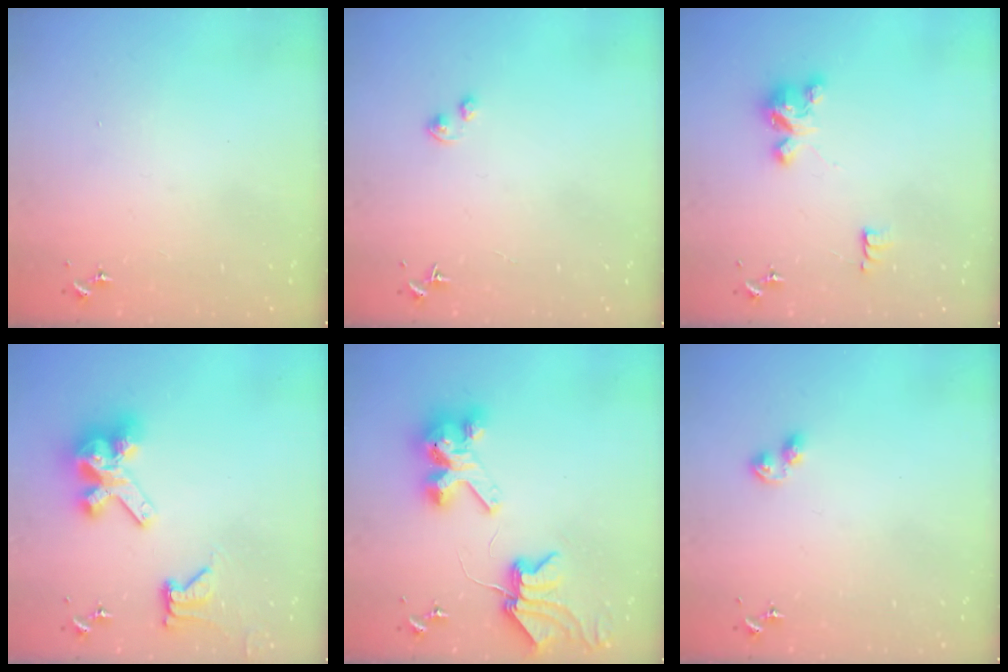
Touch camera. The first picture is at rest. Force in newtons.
{"total": 1.5, "press": 1.5, "slide": 0.4}
{"total": 6.6, "press": 6.6, "slide": 0.3}
{"total": 13.4, "press": 13.3, "slide": 1.7}
{"total": 11.2, "press": 11.1, "slide": 1.4}
{"total": 3.8, "press": 3.7, "slide": 0.5}